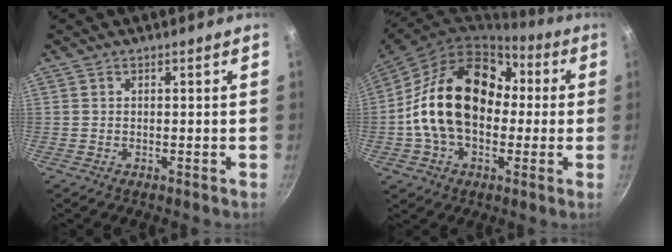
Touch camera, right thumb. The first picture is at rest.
{"total": 21.8, "force": [0.7, 15.3, 15.5], "torque": [-0.248, 0.051, 0.004]}